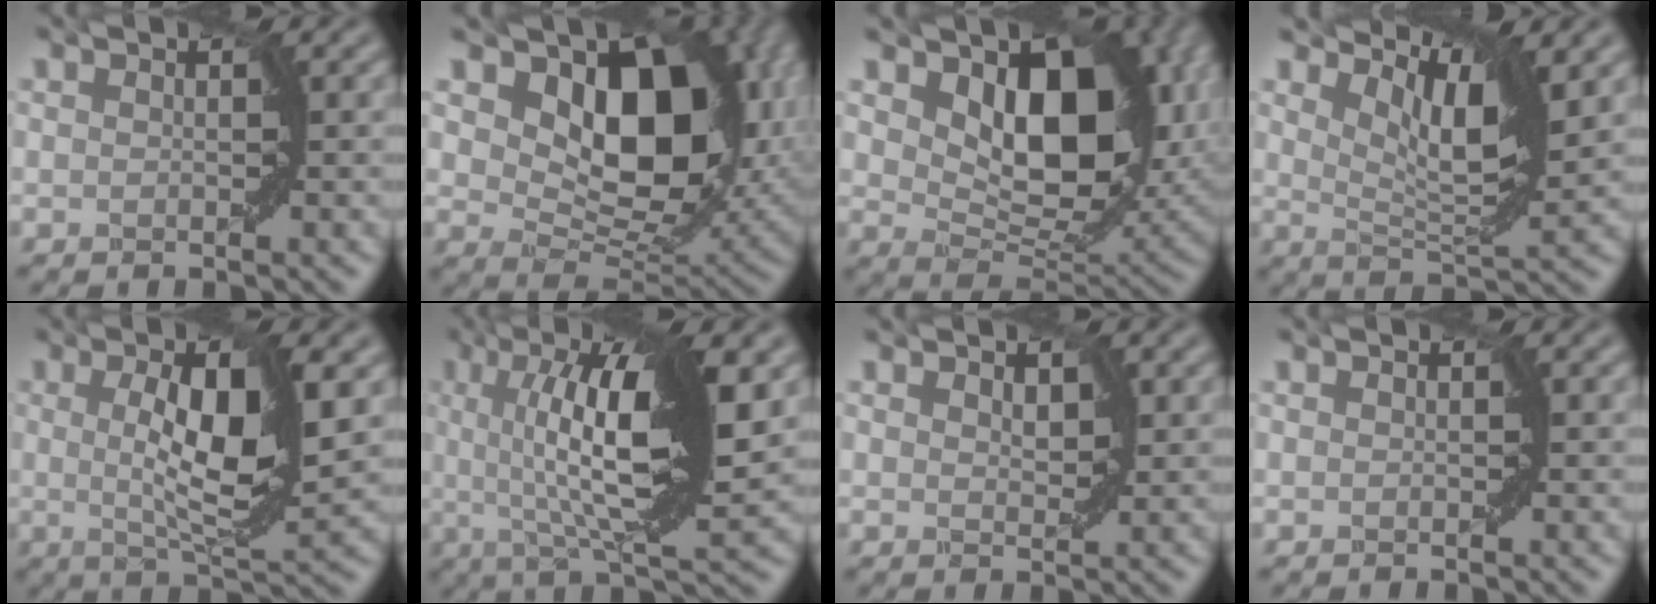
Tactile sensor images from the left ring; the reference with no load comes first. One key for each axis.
{"total": 13.2, "fx": 3.7, "fy": 8.3, "fz": 9.5, "tx": -0.127, "ty": -0.008, "tz": 0.068}
{"total": 11.4, "fx": 3.3, "fy": 6.9, "fz": 8.5, "tx": -0.126, "ty": -0.014, "tz": 0.061}
{"total": 6.1, "fx": 3.3, "fy": 2.0, "fz": 4.8, "tx": -0.087, "ty": -0.005, "tz": 0.056}
{"total": 7.4, "fx": 0.9, "fy": 2.0, "fz": 7.0, "tx": -0.118, "ty": -0.005, "tz": 0.017}
{"total": 11.4, "fx": 2.3, "fy": 2.8, "fz": 10.8, "tx": -0.164, "ty": 0.004, "tz": 0.042}
{"total": 1.6, "fx": 0.8, "fy": 0.9, "fz": 1.0, "tx": -0.014, "ty": -0.002, "tz": 0.017}
{"total": 0.0}